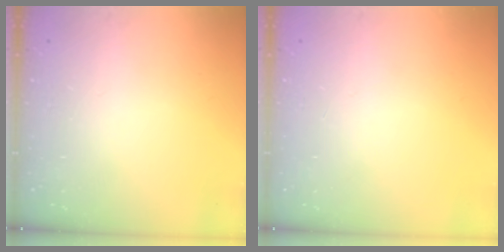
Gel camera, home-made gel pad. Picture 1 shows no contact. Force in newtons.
{"total": 0.0}